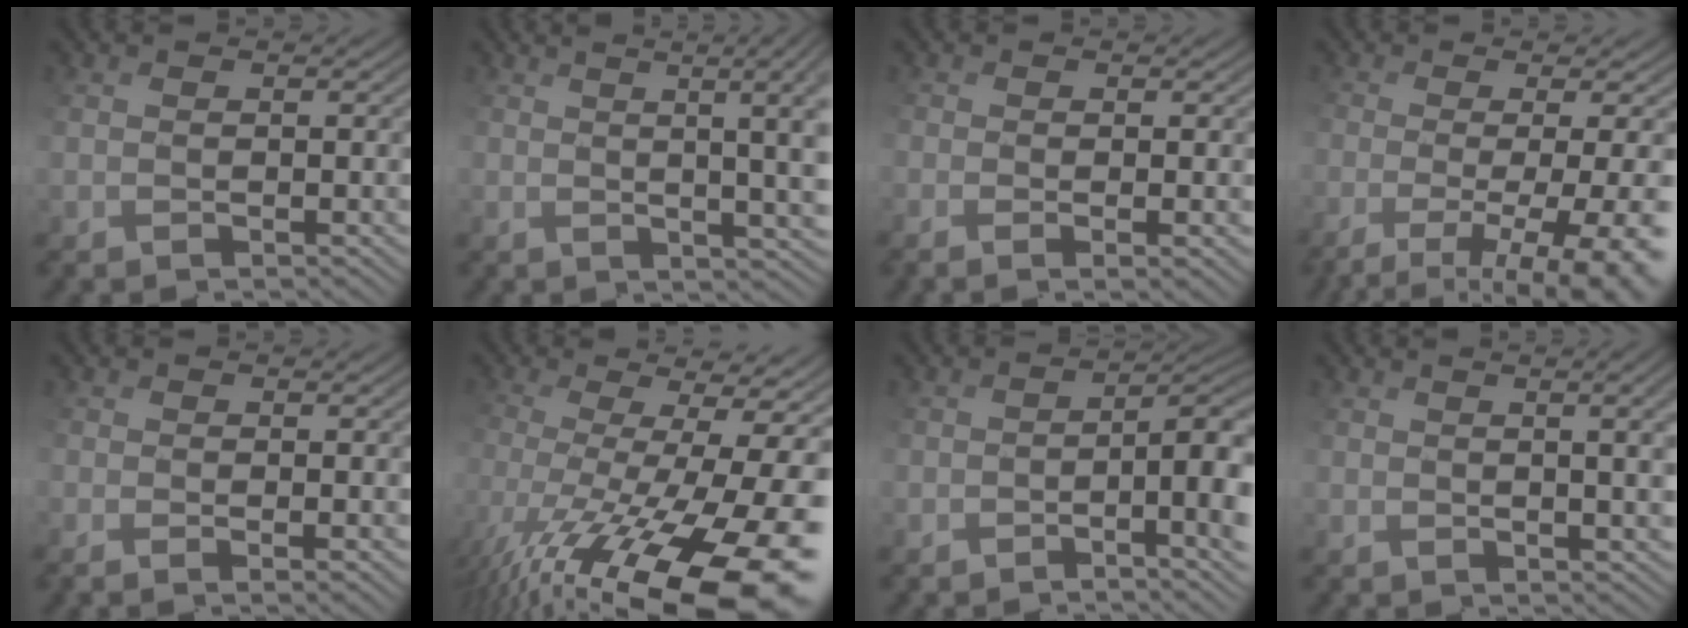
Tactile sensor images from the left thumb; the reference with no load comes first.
{"total": 11.9, "force": [2.1, 4.6, 10.8], "torque": [-0.137, 0.036, 0.051]}
{"total": 3.9, "force": [-1.0, 1.4, 3.5], "torque": [-0.052, -0.007, -0.008]}
{"total": 11.1, "force": [-4.5, 3.7, 9.5], "torque": [-0.166, -0.019, -0.039]}
{"total": 3.0, "force": [-0.8, 1.1, 2.7], "torque": [-0.046, -0.008, -0.004]}
{"total": 17.2, "force": [-8.3, 6.4, 13.6], "torque": [-0.211, -0.006, -0.097]}
{"total": 7.4, "force": [-3.0, 1.8, 6.5], "torque": [-0.096, 0.003, -0.036]}
{"total": 7.2, "force": [1.0, 2.7, 6.6], "torque": [-0.077, 0.018, 0.024]}